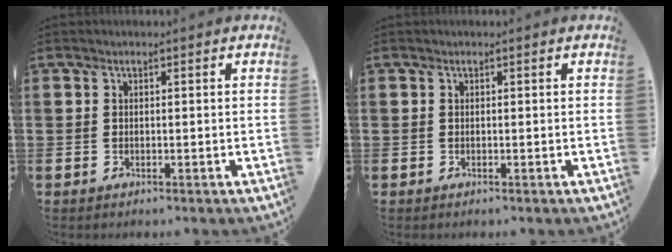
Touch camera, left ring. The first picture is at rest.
{"total": 0.0}